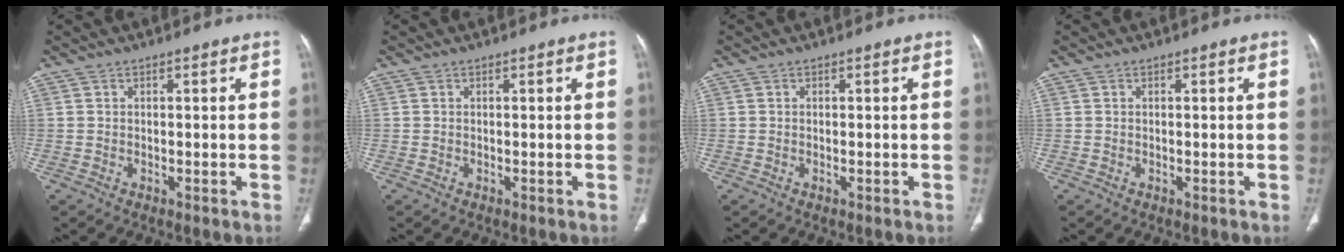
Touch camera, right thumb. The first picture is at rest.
{"total": 0.0}
{"total": 0.0}
{"total": 0.0}